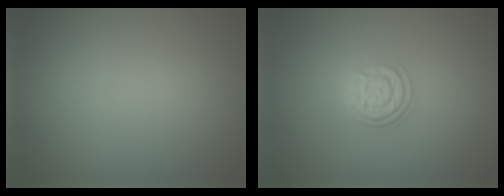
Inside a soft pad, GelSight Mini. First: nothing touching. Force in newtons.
{"total": 3.1, "press": 2.4, "slide": 1.8}